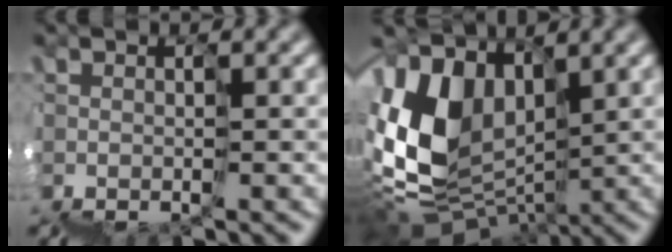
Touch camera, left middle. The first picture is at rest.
{"total": 6.8, "force": [3.8, 4.5, 3.4], "torque": [-0.095, 0.020, 0.066]}